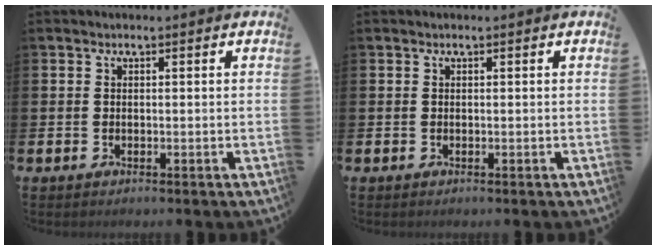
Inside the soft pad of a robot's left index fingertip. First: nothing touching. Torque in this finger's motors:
{"motor_torque": [0.00, 0.00, 0.00, 0.00]}